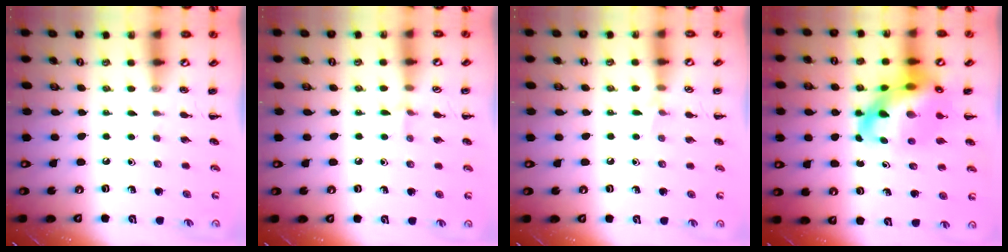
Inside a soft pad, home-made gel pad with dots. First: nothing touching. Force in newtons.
{"total": 4.9, "press": 4.6, "slide": 1.5}
{"total": 4.1, "press": 3.7, "slide": 1.6}
{"total": 16.7, "press": 16.1, "slide": 4.6}